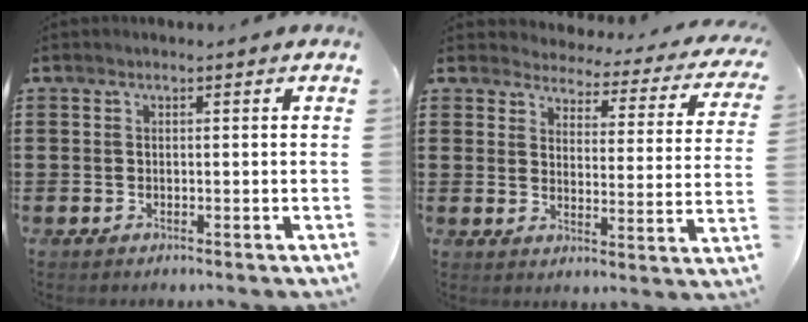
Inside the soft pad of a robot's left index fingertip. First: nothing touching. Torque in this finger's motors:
{"motor_torque": [2.14, 0.00, 0.30, 0.01]}